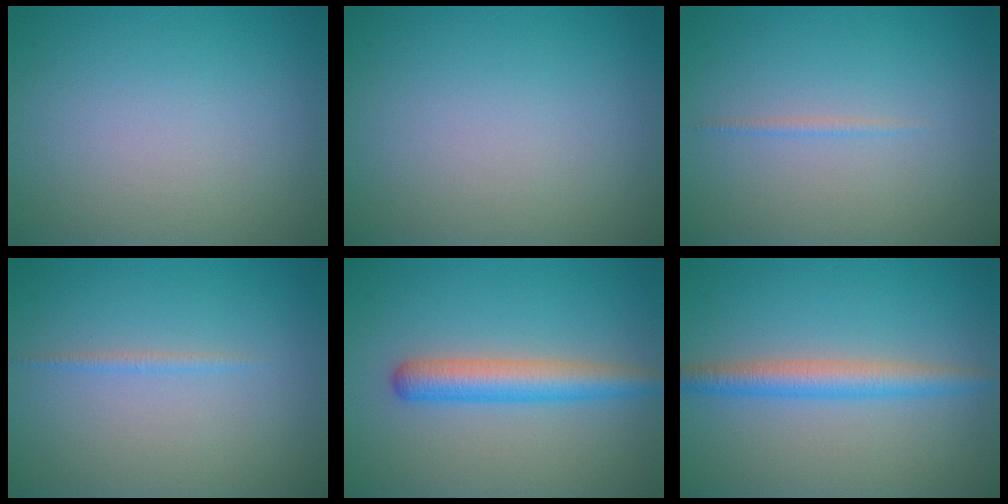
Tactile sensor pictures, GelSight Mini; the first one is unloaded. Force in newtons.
{"total": 0.0}
{"total": 0.6, "press": 0.6, "slide": 0.1}
{"total": 0.7, "press": 0.7, "slide": 0.1}
{"total": 3.9, "press": 3.9, "slide": 0.1}
{"total": 3.1, "press": 3.1, "slide": 0.1}